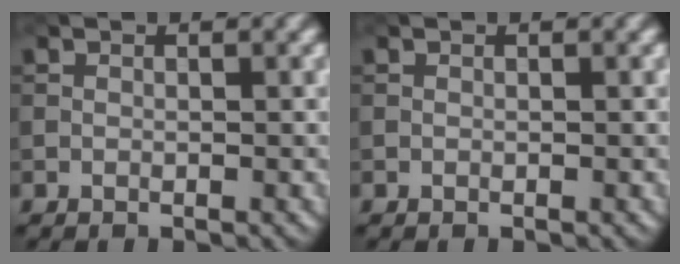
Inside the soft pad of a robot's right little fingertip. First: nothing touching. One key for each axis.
{"total": 0.0}